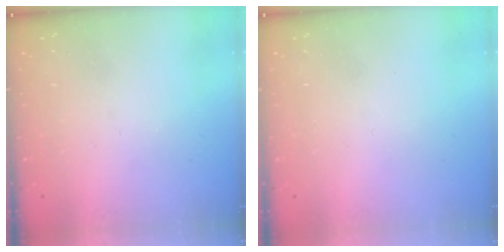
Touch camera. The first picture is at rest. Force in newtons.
{"total": 1.7, "press": 1.7, "slide": 0.1}